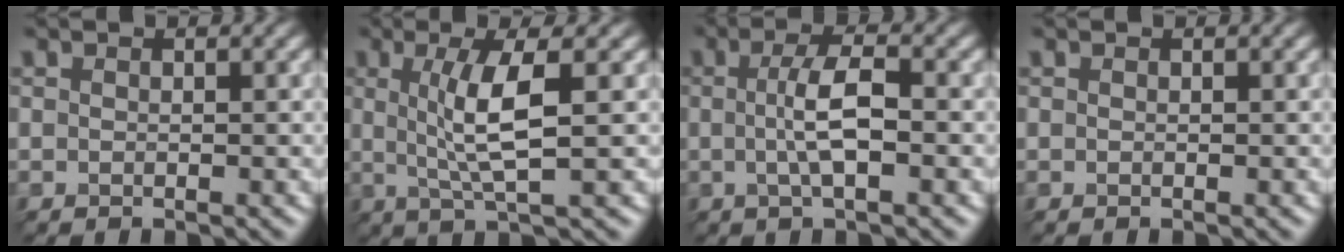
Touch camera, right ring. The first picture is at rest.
{"total": 3.4, "force": [0.3, -0.3, 3.4], "torque": [-0.100, 0.002, 0.034]}
{"total": 2.4, "force": [-0.6, -0.5, 2.3], "torque": [-0.075, 0.004, 0.013]}
{"total": 0.0}